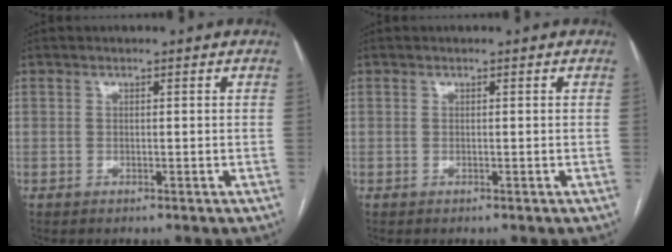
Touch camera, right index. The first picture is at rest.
{"total": 0.0}